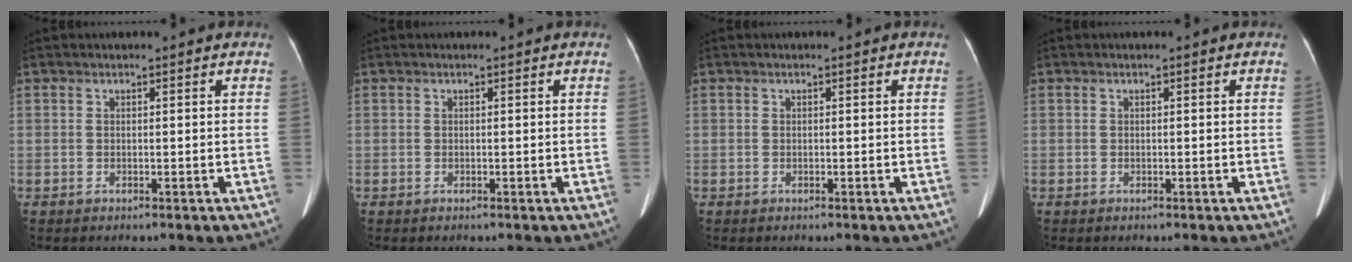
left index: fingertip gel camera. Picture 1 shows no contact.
{"total": 0.0}
{"total": 0.0}
{"total": 0.0}